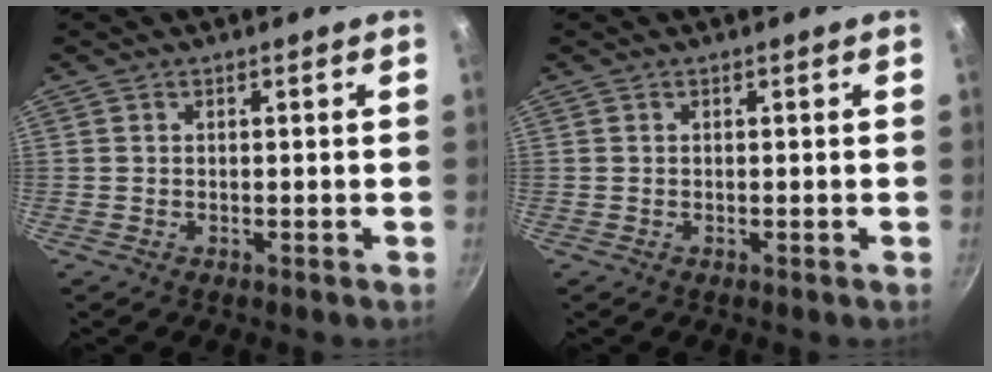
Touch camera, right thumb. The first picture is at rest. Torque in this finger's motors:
{"motor_torque": [-0.04, 0.04, 0.00, 0.00, 0.00]}